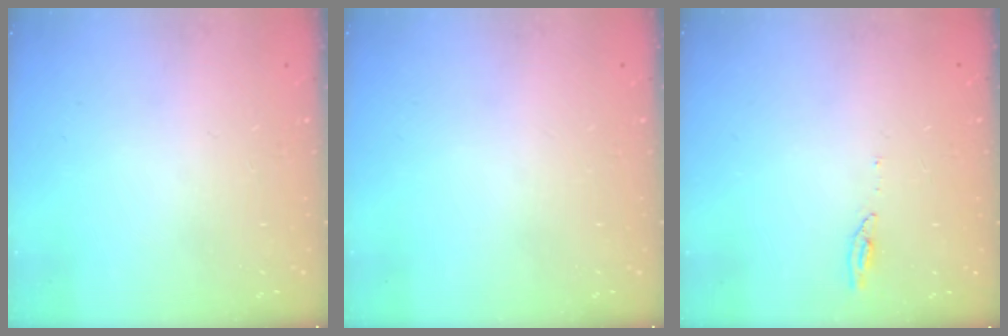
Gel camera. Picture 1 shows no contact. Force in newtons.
{"total": 0.0}
{"total": 3.7, "press": 3.7, "slide": 0.5}